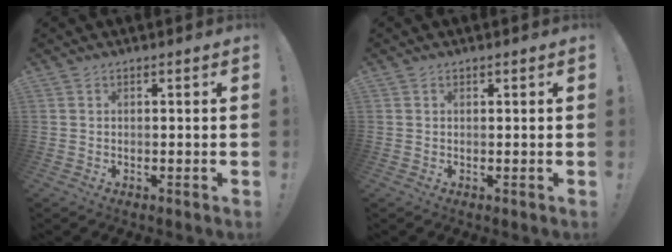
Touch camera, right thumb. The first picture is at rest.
{"total": 0.0}